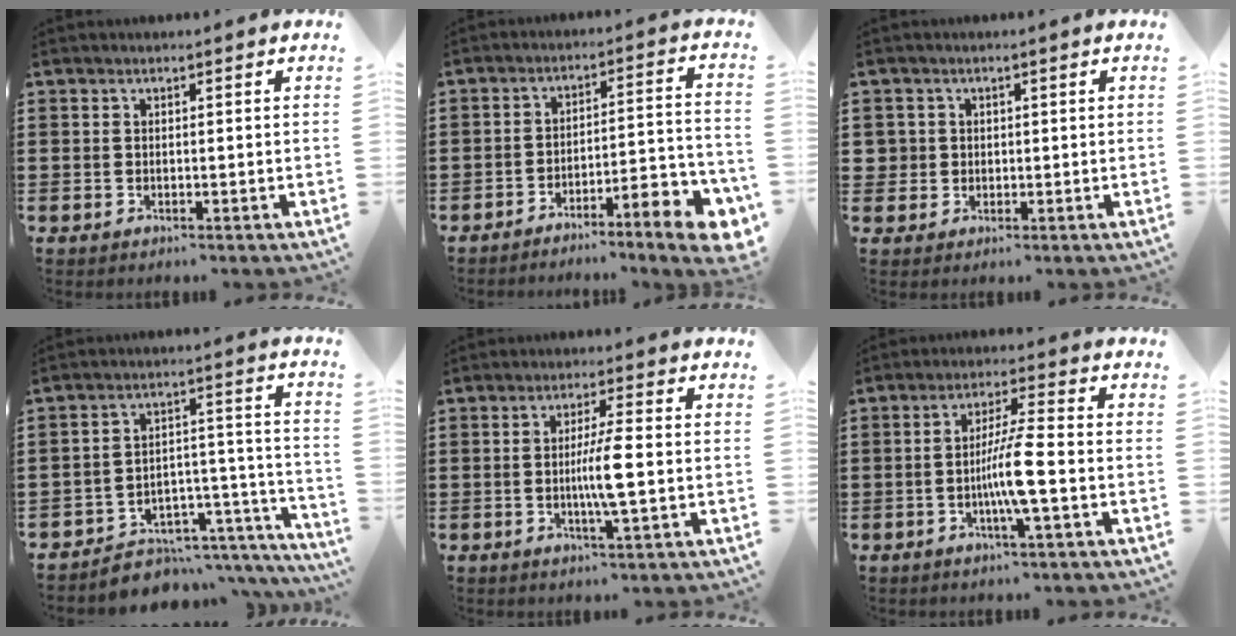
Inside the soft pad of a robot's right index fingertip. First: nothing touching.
{"total": 7.5, "force": [-6.4, 0.6, 3.9], "torque": [-0.053, 0.007, -0.120]}
{"total": 2.1, "force": [0.1, 2.1, 0.2], "torque": [-0.015, 0.010, -0.001]}
{"total": 4.6, "force": [-3.7, 2.4, 1.0], "torque": [-0.026, 0.002, -0.071]}
{"total": 5.4, "force": [-0.7, -0.1, 5.4], "torque": [-0.101, -0.010, -0.019]}
{"total": 7.1, "force": [-1.9, 0.0, 6.9], "torque": [-0.131, -0.011, -0.042]}